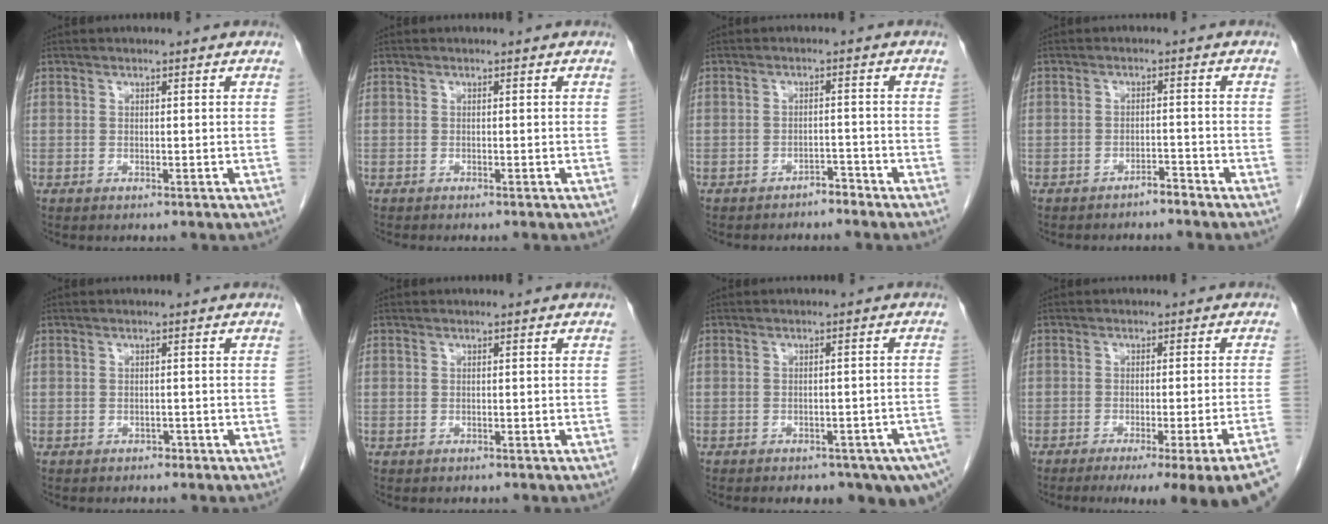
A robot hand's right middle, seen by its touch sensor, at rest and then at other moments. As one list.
[{"total": 0.8, "force": [-0.7, 0.0, 0.3], "torque": [-0.005, -0.001, -0.010]}, {"total": 2.4, "force": [-2.3, 0.7, 0.4], "torque": [-0.004, -0.001, -0.032]}, {"total": 2.0, "force": [-1.9, 0.1, 0.5], "torque": [-0.007, -0.002, -0.028]}, {"total": 0.8, "force": [-0.6, 0.5, 0.2], "torque": [-0.007, 0.001, -0.009]}, {"total": 0.0}, {"total": 13.5, "force": [-9.6, 5.0, 8.0], "torque": [-0.084, -0.002, -0.108]}, {"total": 17.3, "force": [-13.9, -1.0, 10.3], "torque": [-0.065, -0.031, -0.174]}]